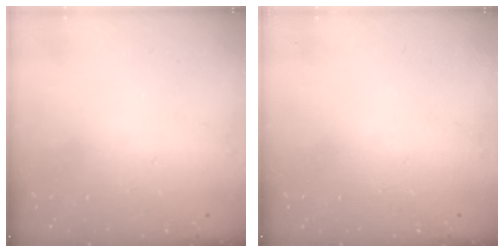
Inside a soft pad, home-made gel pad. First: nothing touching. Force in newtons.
{"total": 0.0}